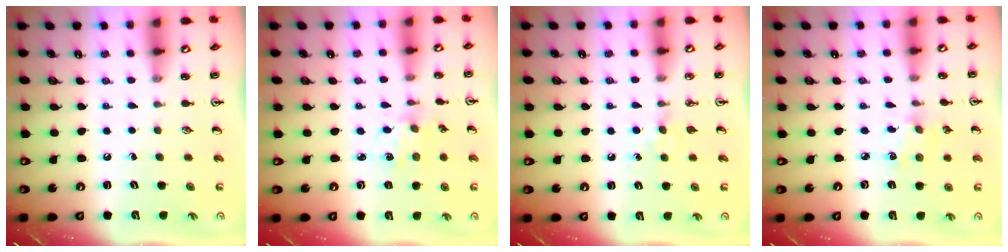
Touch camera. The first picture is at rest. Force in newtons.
{"total": 1.7, "press": 1.6, "slide": 0.3}
{"total": 3.9, "press": 3.9, "slide": 0.5}
{"total": 2.4, "press": 2.4, "slide": 0.6}